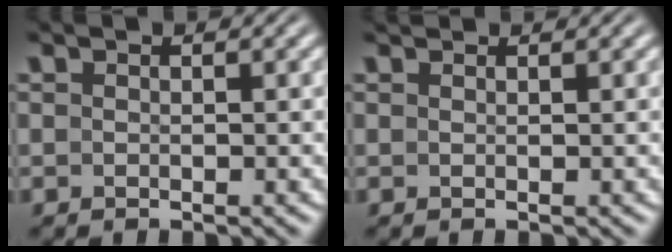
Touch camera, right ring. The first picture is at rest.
{"total": 0.9, "force": [0.7, -0.5, -0.1], "torque": [0.008, -0.002, 0.015]}